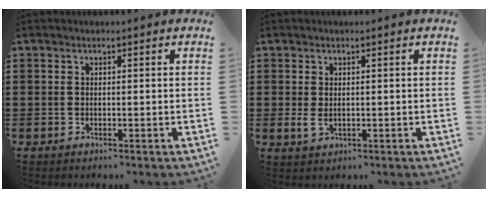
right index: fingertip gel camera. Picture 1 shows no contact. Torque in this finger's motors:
{"motor_torque": [1.21, 0.93, 0.13, 0.03]}